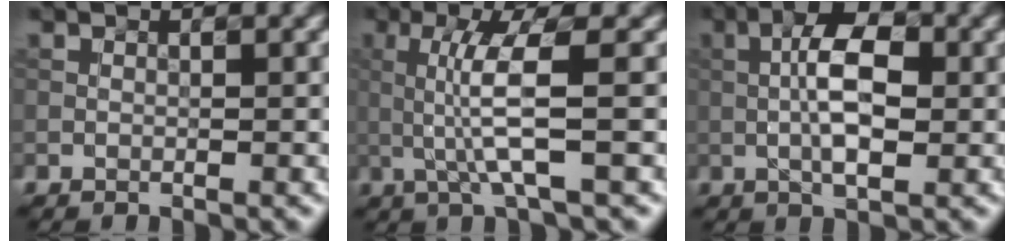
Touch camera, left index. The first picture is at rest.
{"total": 4.6, "force": [0.0, 0.4, 4.5], "torque": [-0.100, -0.001, 0.005]}
{"total": 5.8, "force": [0.0, 2.3, 5.3], "torque": [-0.095, 0.008, -0.009]}